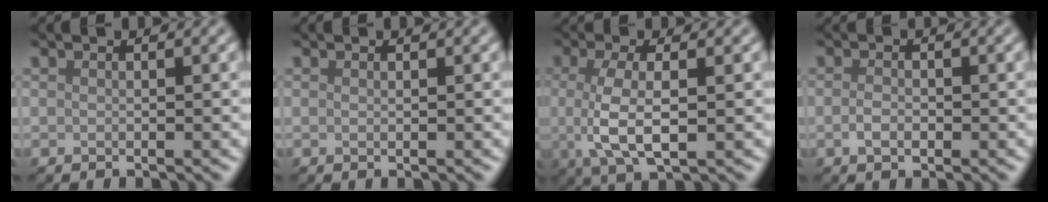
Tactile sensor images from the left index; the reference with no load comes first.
{"total": 0.0}
{"total": 4.8, "force": [0.0, 1.7, 4.6], "torque": [-0.098, -0.002, -0.003]}
{"total": 1.5, "force": [-0.3, 0.9, 1.1], "torque": [-0.024, 0.001, -0.009]}